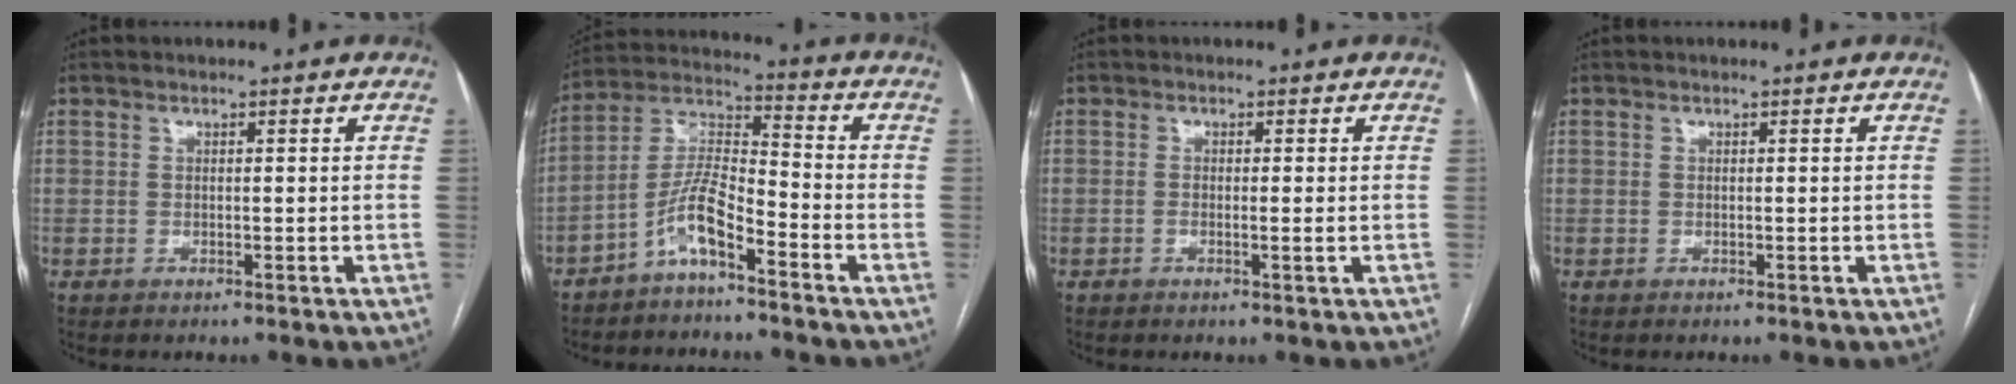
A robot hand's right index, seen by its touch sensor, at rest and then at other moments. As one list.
[{"total": 8.2, "force": [-5.1, 1.7, 6.2], "torque": [-0.140, 0.015, -0.104]}, {"total": 1.5, "force": [-0.3, 0.2, 1.4], "torque": [-0.026, -0.002, -0.004]}, {"total": 0.0}]